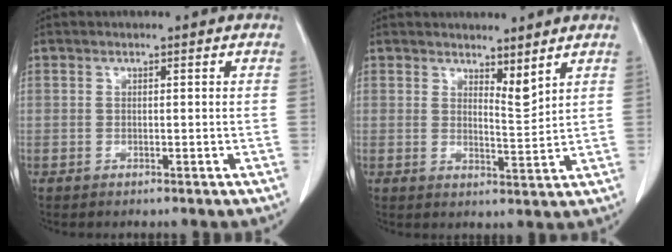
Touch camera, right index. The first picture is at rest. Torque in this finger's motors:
{"motor_torque": [0.01, 0.16, 0.03, 0.01]}